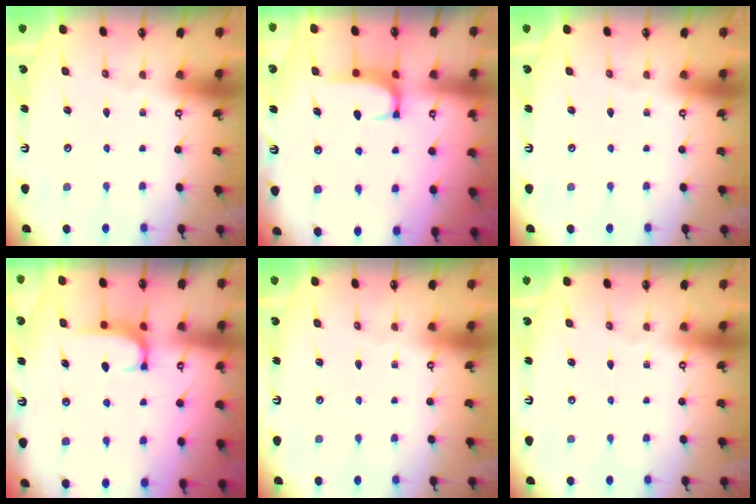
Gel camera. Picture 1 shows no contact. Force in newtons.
{"total": 1.8, "press": 1.7, "slide": 0.5}
{"total": 0.0}
{"total": 1.6, "press": 1.6, "slide": 0.5}
{"total": 0.0}
{"total": 0.0}